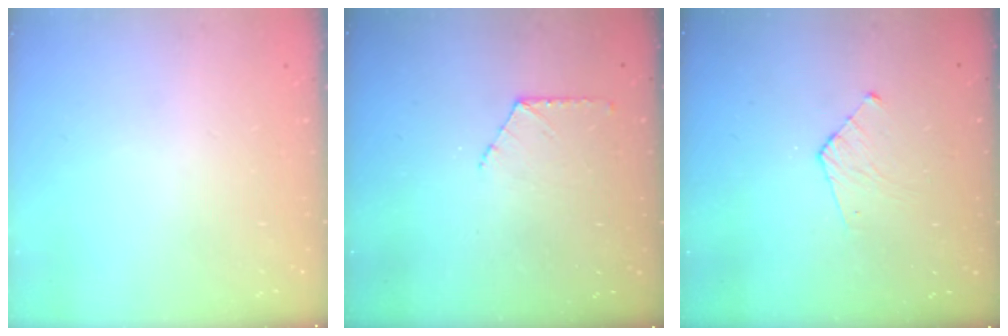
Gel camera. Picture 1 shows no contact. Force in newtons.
{"total": 6.7, "press": 6.7, "slide": 0.6}
{"total": 5.8, "press": 5.8, "slide": 0.5}